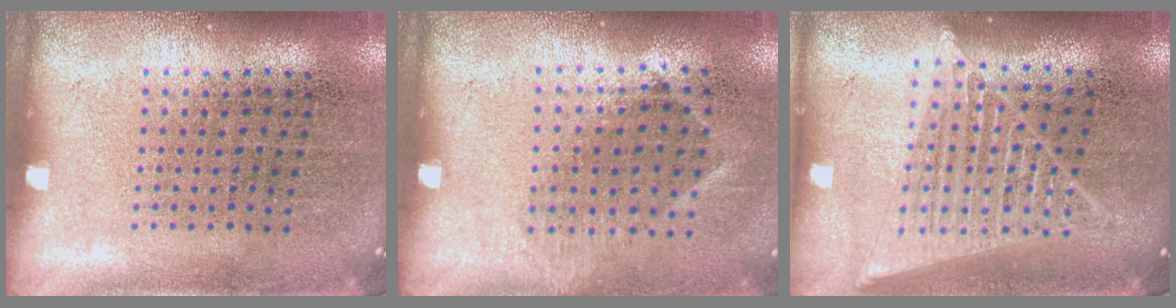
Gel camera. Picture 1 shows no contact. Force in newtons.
{"total": 0.9, "press": 0.7, "slide": 0.6}
{"total": 1.8, "press": 1.6, "slide": 0.8}